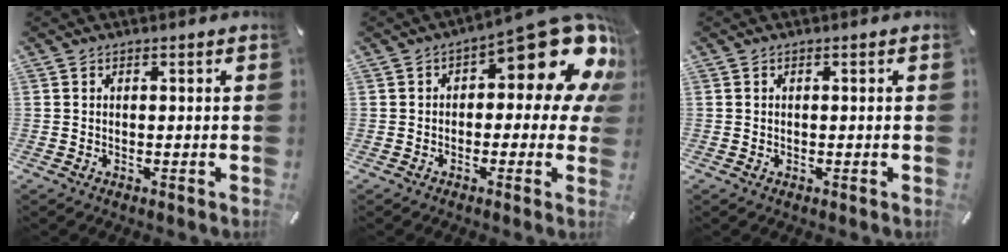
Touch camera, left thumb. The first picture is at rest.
{"total": 16.2, "force": [7.8, 6.5, 12.6], "torque": [-0.157, -0.067, 0.123]}
{"total": 0.0}